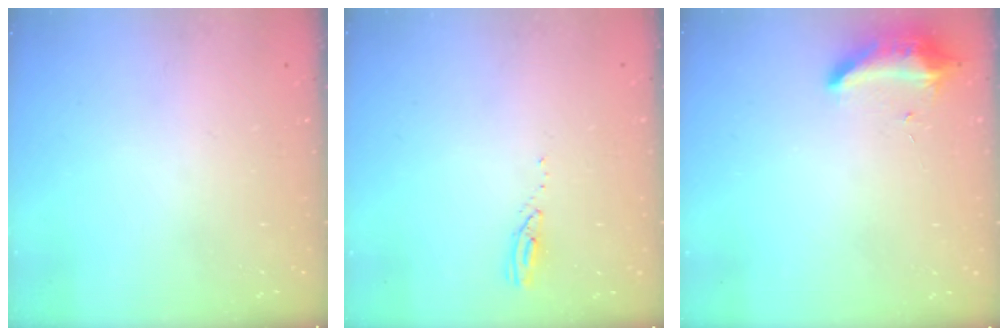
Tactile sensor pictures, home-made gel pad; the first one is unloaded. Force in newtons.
{"total": 3.2, "press": 3.1, "slide": 0.3}
{"total": 8.8, "press": 8.8, "slide": 0.6}